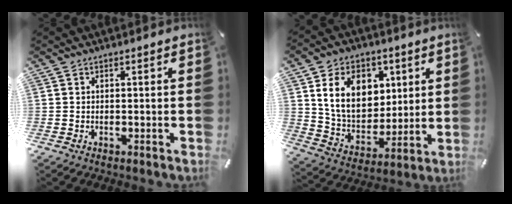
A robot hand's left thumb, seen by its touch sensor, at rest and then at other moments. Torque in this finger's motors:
{"motor_torque": [2.68, 2.33, 1.47, -1.30, 0.20]}